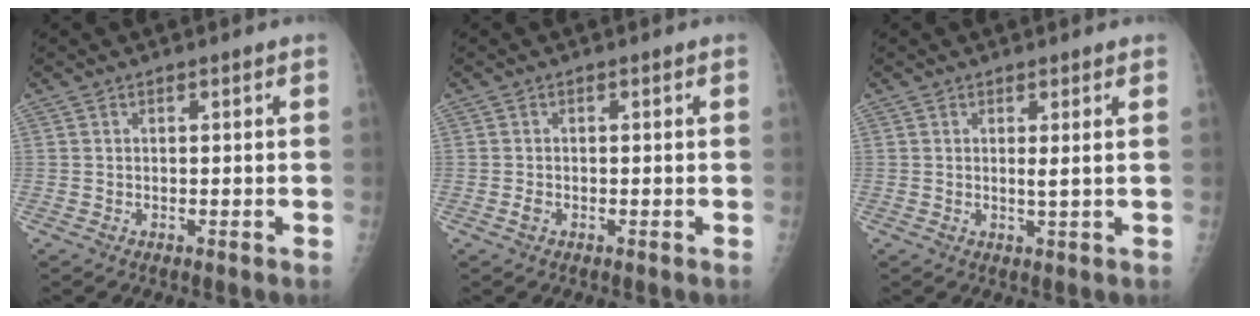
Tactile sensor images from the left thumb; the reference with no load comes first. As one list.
[{"total": 0.9, "force": [-0.3, 0.6, 0.6], "torque": [-0.014, -0.002, -0.006]}, {"total": 1.8, "force": [0.5, -0.6, 1.6], "torque": [-0.035, -0.010, 0.010]}]